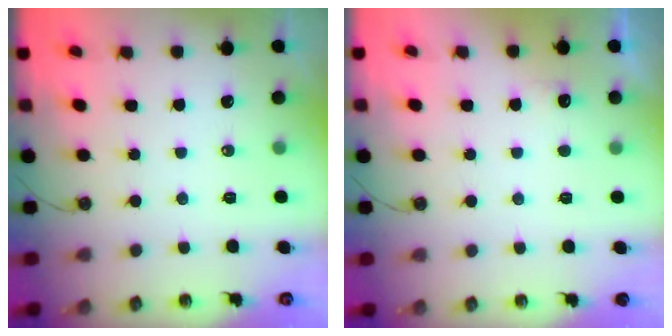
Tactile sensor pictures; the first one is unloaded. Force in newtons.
{"total": 3.5, "press": 3.3, "slide": 1.1}